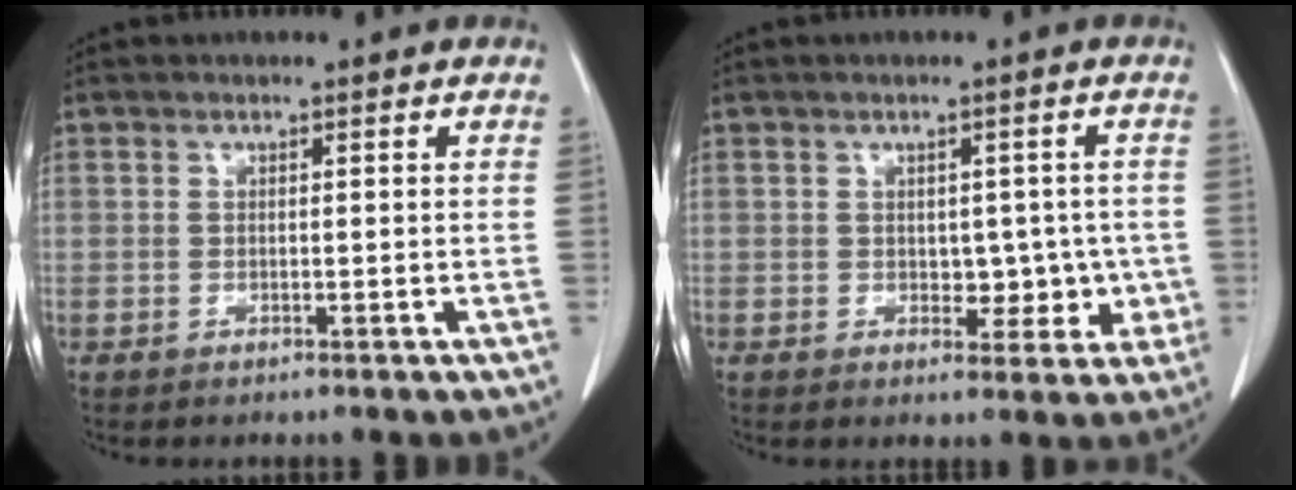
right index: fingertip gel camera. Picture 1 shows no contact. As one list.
[{"total": 5.1, "force": [-0.4, 3.5, 3.7], "torque": [-0.029, 0.012, 0.004]}]